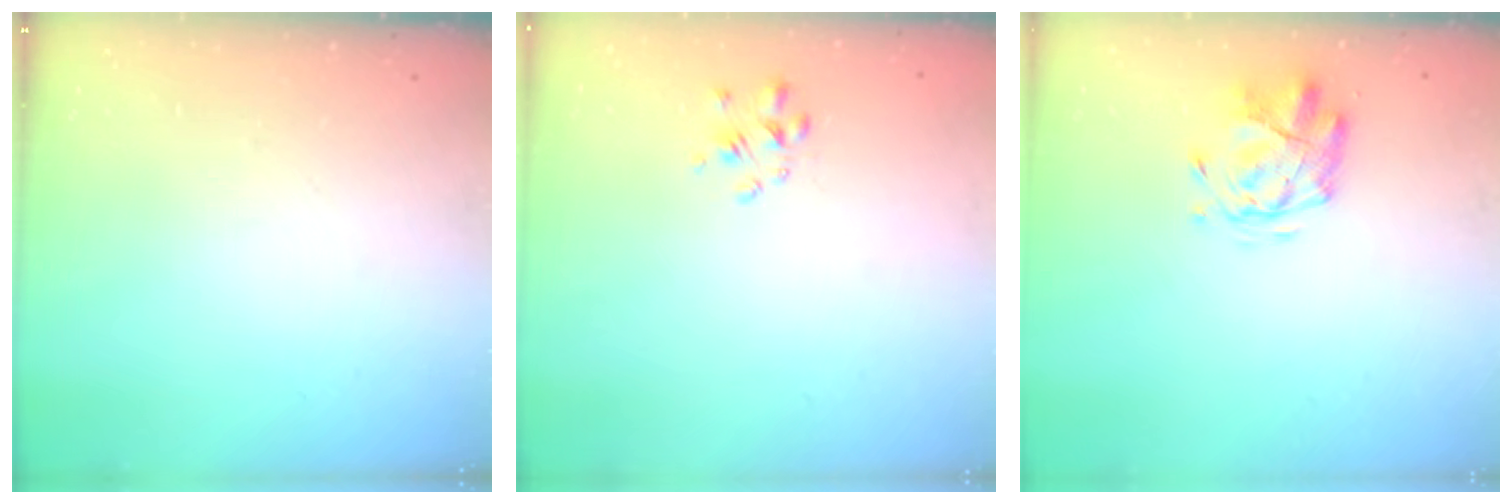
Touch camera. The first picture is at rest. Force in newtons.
{"total": 1.7, "press": 1.5, "slide": 0.7}
{"total": 2.6, "press": 2.2, "slide": 1.2}